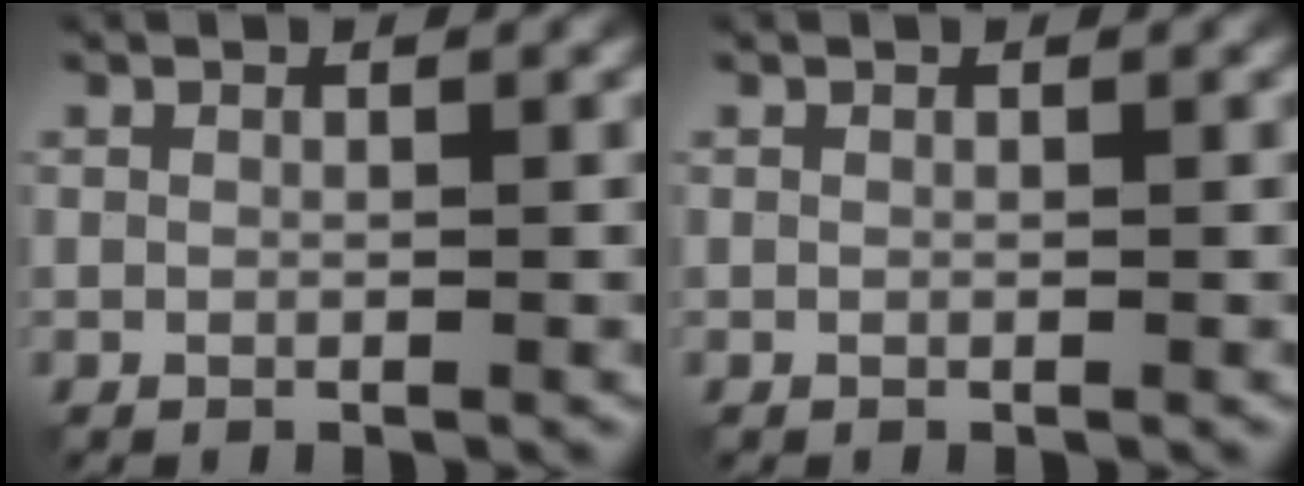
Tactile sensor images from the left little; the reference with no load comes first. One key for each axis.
{"total": 0.0}